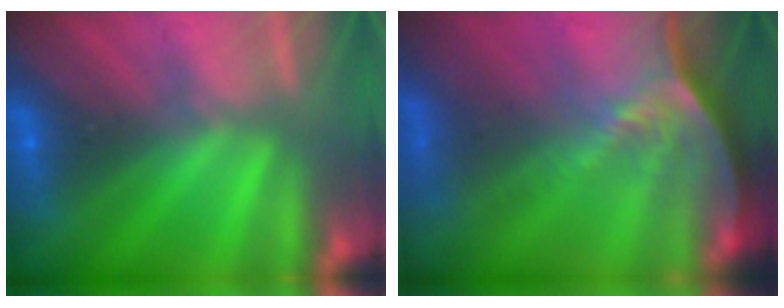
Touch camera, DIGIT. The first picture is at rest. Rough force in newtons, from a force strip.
{"total": 7.3}